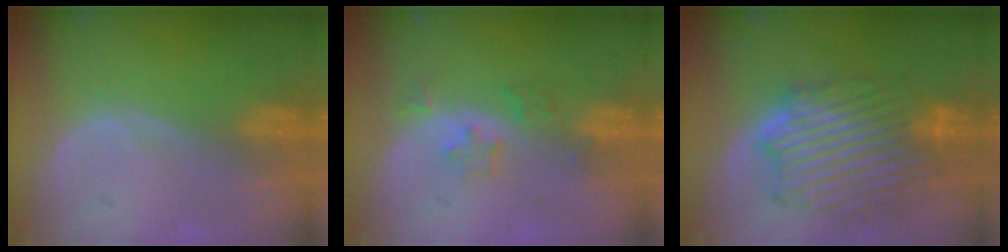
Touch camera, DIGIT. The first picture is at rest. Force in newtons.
{"total": 3.5, "press": 3.2, "slide": 1.3}
{"total": 11.7, "press": 11.7, "slide": 0.8}